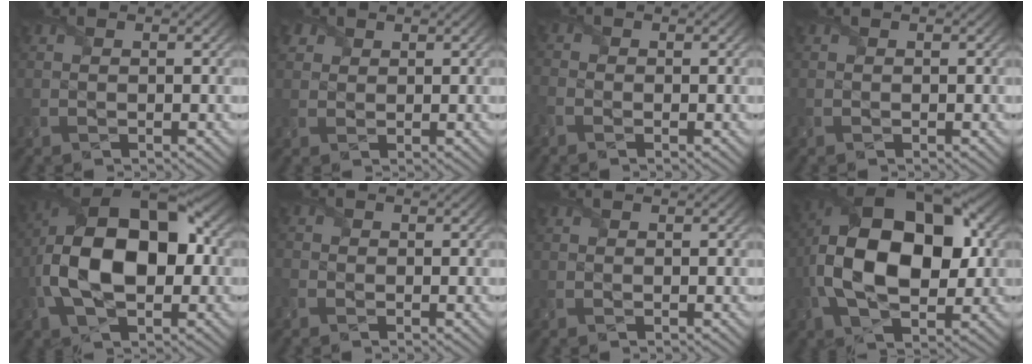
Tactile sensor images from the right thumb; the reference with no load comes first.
{"total": 2.0, "force": [1.3, 1.5, 0.2], "torque": [-0.014, 0.009, 0.024]}
{"total": 1.6, "force": [-1.1, 1.0, 0.6], "torque": [-0.027, -0.002, -0.033]}
{"total": 0.0}
{"total": 16.7, "force": [-1.1, 9.8, 13.6], "torque": [-0.248, 0.010, -0.033]}
{"total": 1.3, "force": [-0.9, 0.9, 0.2], "torque": [-0.014, -0.003, -0.024]}
{"total": 0.0}
{"total": 18.0, "force": [0.5, 10.6, 14.6], "torque": [-0.261, 0.016, -0.007]}